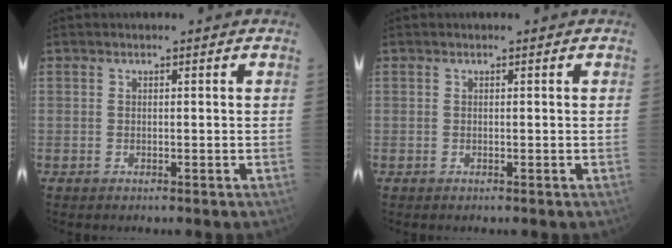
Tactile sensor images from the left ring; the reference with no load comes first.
{"total": 0.0}